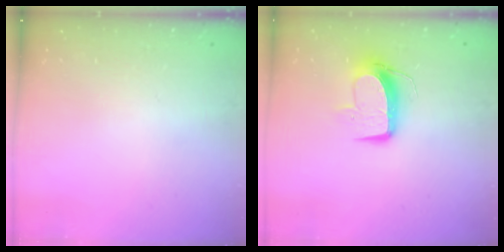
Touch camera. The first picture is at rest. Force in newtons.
{"total": 9.7, "press": 9.7, "slide": 0.6}